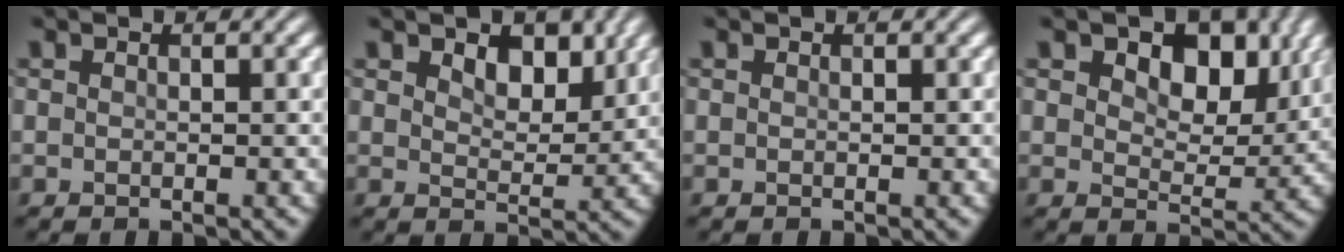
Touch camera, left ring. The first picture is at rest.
{"total": 3.7, "force": [2.0, 2.2, 2.3], "torque": [-0.044, -0.007, 0.028]}
{"total": 0.0}
{"total": 6.9, "force": [3.0, 4.2, 4.6], "torque": [-0.073, -0.009, 0.039]}